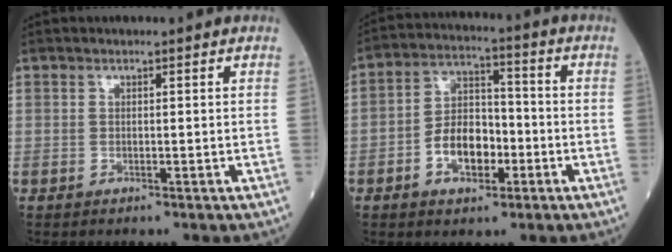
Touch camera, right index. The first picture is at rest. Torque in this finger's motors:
{"motor_torque": [0.07, -0.27, 0.06, 0.02]}